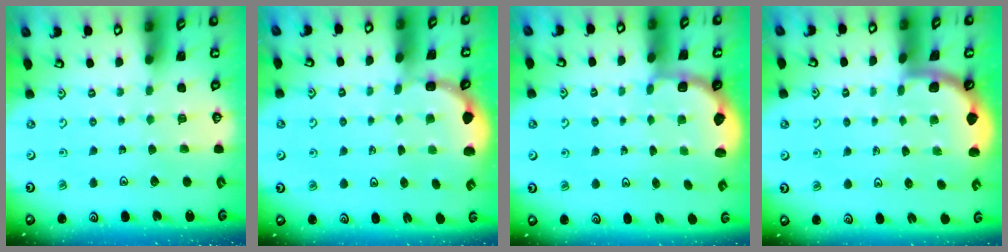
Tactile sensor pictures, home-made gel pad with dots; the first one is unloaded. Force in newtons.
{"total": 1.8, "press": 1.7, "slide": 0.7}
{"total": 2.7, "press": 2.2, "slide": 1.5}
{"total": 1.8, "press": 1.8, "slide": 0.1}